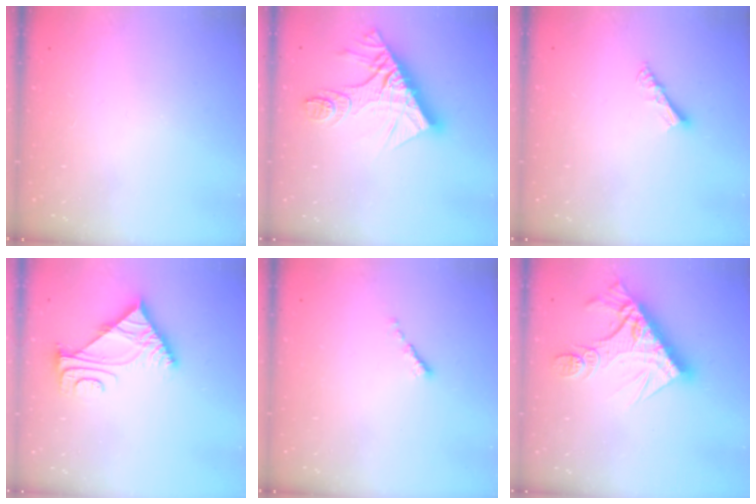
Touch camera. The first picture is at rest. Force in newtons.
{"total": 16.4, "press": 16.3, "slide": 1.5}
{"total": 4.7, "press": 4.7, "slide": 0.0}
{"total": 5.6, "press": 5.5, "slide": 0.8}
{"total": 0.0}
{"total": 16.2, "press": 16.2, "slide": 1.5}